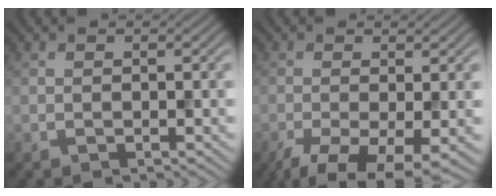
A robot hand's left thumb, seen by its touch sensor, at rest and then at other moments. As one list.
[{"total": 7.9, "force": [-4.3, 2.7, 6.1], "torque": [-0.121, -0.027, -0.074]}]